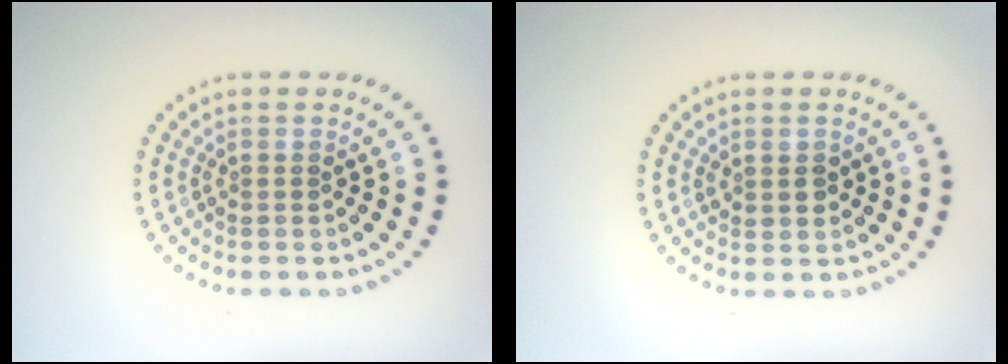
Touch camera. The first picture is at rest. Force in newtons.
{"total": 1.4, "press": 1.3, "slide": 0.2}